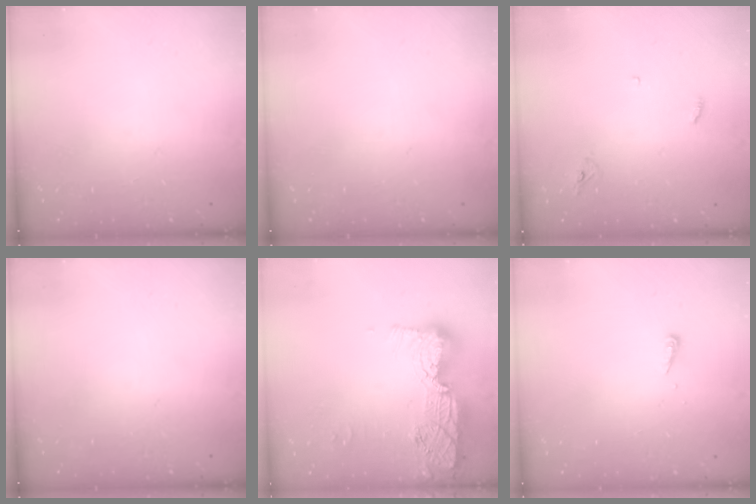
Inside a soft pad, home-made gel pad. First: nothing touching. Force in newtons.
{"total": 0.0}
{"total": 2.9, "press": 2.9, "slide": 0.2}
{"total": 0.0}
{"total": 15.1, "press": 15.0, "slide": 1.0}
{"total": 3.9, "press": 3.9, "slide": 0.5}